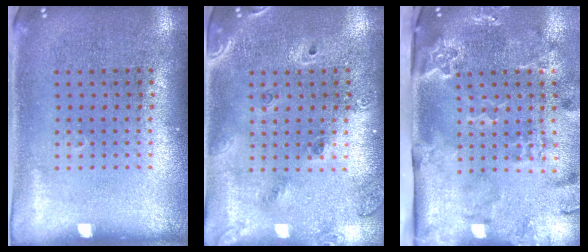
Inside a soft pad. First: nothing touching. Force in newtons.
{"total": 1.6, "press": 1.4, "slide": 0.9}
{"total": 3.4, "press": 2.5, "slide": 2.4}